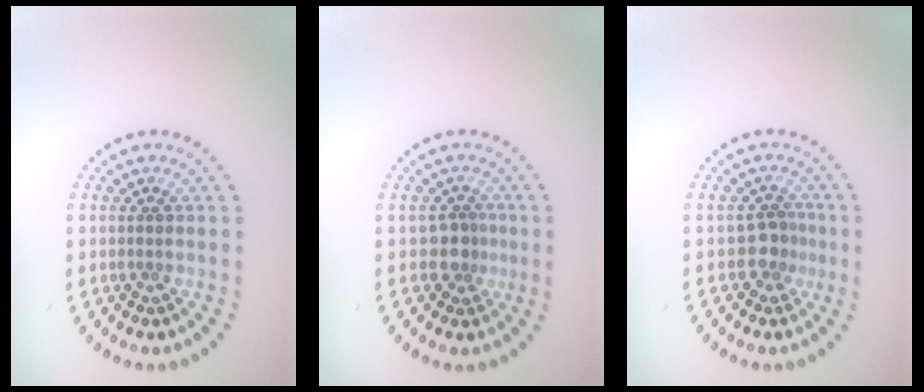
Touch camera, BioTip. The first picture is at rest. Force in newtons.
{"total": 1.9, "press": 1.4, "slide": 1.3}
{"total": 2.1, "press": 1.6, "slide": 1.4}